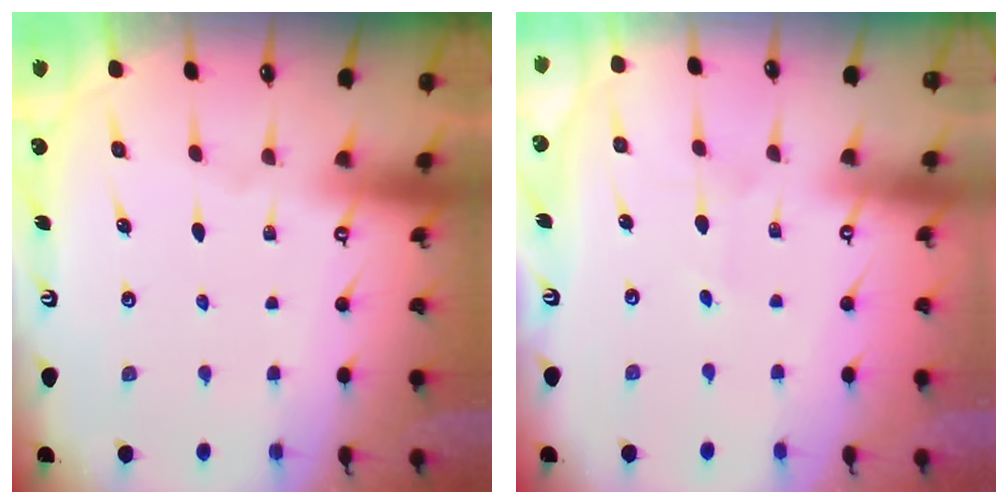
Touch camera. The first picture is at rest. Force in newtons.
{"total": 2.3, "press": 2.3, "slide": 0.2}